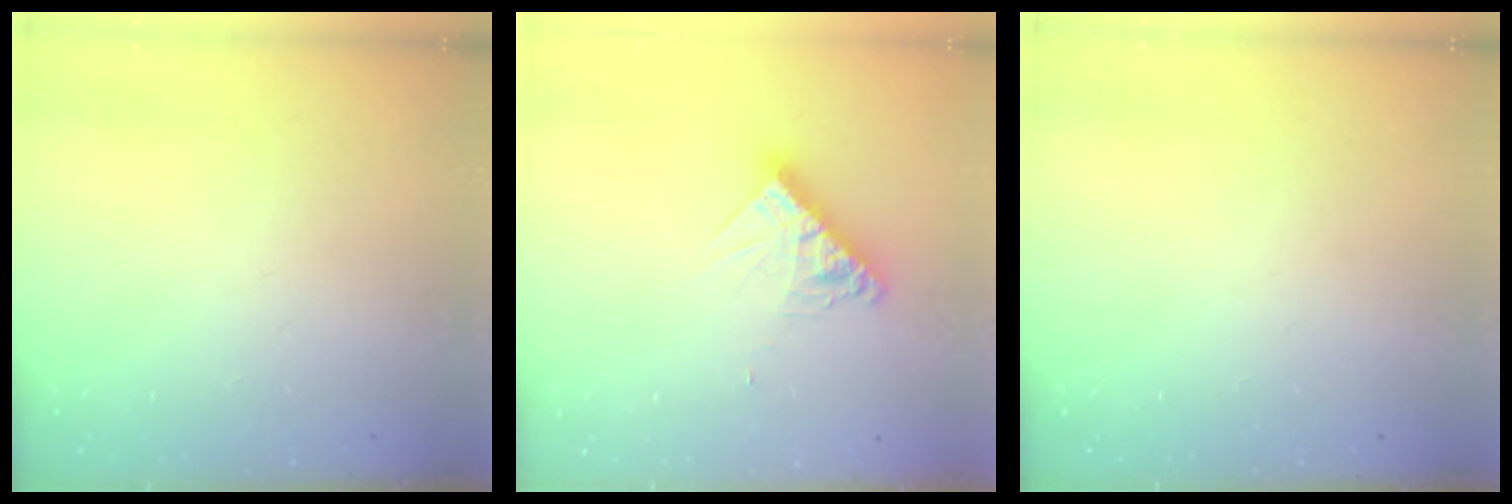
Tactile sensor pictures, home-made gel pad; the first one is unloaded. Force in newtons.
{"total": 10.7, "press": 10.6, "slide": 1.0}
{"total": 0.0}